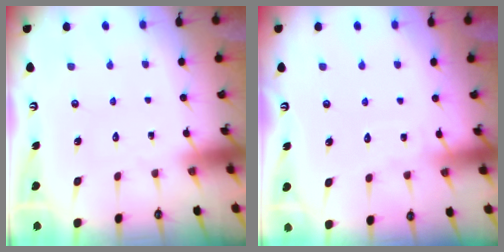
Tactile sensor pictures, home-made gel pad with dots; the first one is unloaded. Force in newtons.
{"total": 2.7, "press": 2.7, "slide": 0.3}